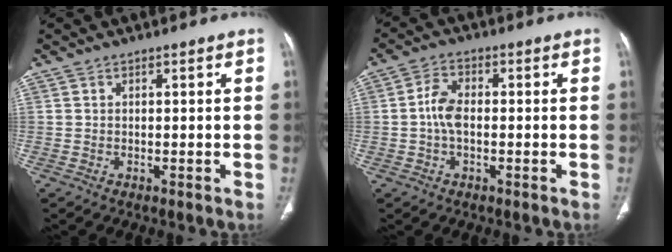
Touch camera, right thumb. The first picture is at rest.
{"total": 4.9, "force": [-0.4, 2.8, 4.0], "torque": [-0.080, 0.012, -0.013]}